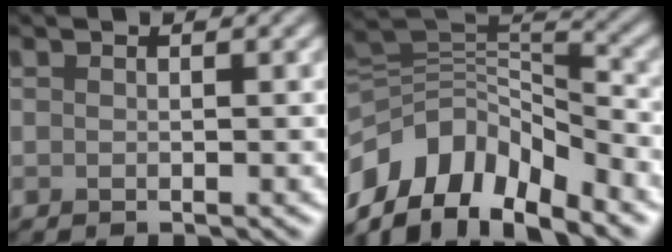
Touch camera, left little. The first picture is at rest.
{"total": 11.6, "force": [-6.7, 6.2, 7.1], "torque": [-0.133, 0.017, -0.130]}